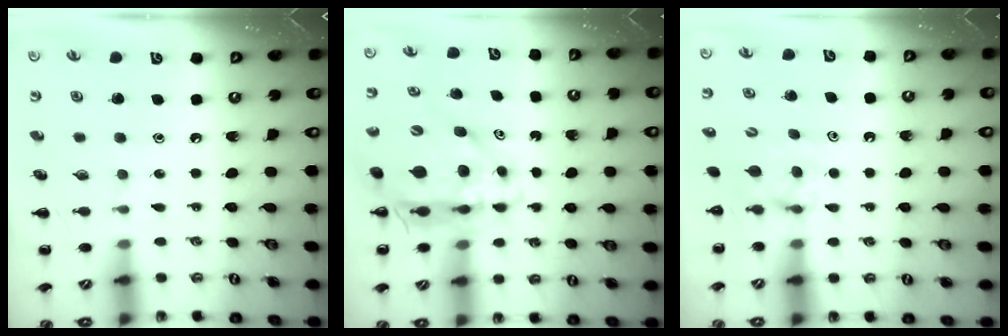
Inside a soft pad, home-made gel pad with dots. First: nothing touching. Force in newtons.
{"total": 10.9, "press": 10.3, "slide": 3.4}
{"total": 5.9, "press": 5.7, "slide": 1.6}